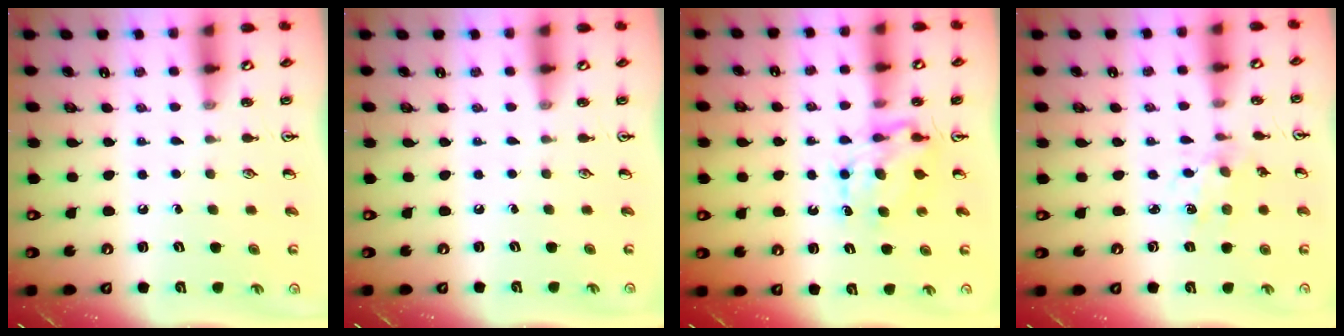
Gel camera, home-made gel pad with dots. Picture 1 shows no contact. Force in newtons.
{"total": 0.0}
{"total": 6.5, "press": 6.5, "slide": 0.4}
{"total": 2.4, "press": 2.4, "slide": 0.5}